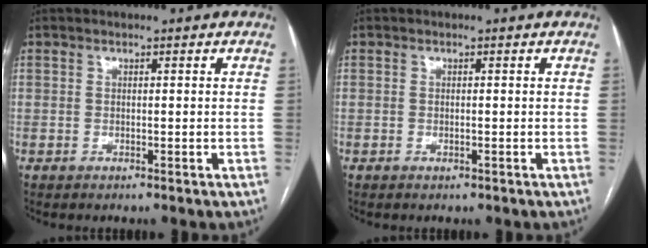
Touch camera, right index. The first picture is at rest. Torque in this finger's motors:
{"motor_torque": [0.28, -0.19, 0.03, 0.00]}